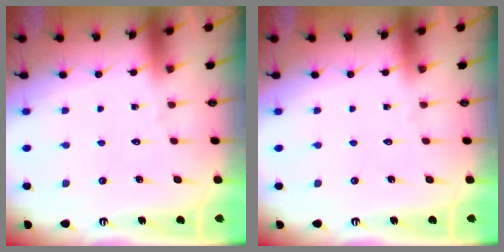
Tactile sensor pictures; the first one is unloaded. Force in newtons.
{"total": 0.0}